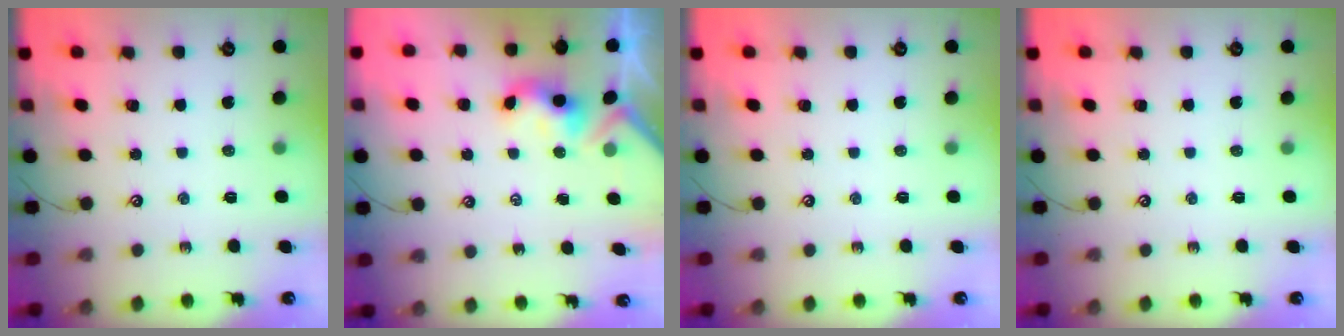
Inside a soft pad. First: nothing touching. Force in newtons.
{"total": 3.7, "press": 3.7, "slide": 0.2}
{"total": 0.0}
{"total": 0.0}